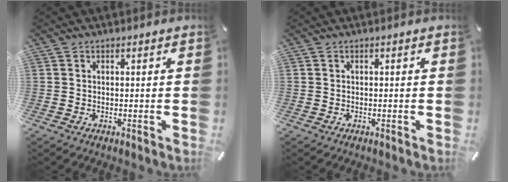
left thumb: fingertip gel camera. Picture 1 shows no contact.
{"total": 0.0}